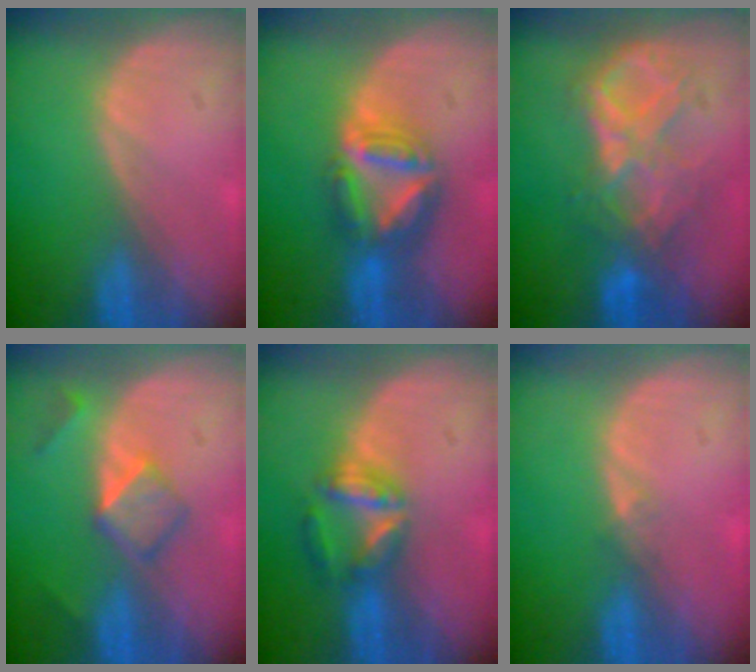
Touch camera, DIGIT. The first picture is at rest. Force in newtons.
{"total": 7.9, "press": 6.7, "slide": 4.1}
{"total": 8.7, "press": 7.6, "slide": 4.1}
{"total": 5.2, "press": 4.6, "slide": 2.6}
{"total": 5.7, "press": 5.4, "slide": 1.9}
{"total": 0.9, "press": 0.7, "slide": 0.6}